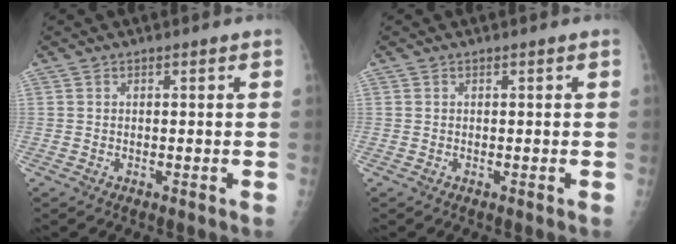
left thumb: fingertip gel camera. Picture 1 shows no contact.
{"total": 0.0}